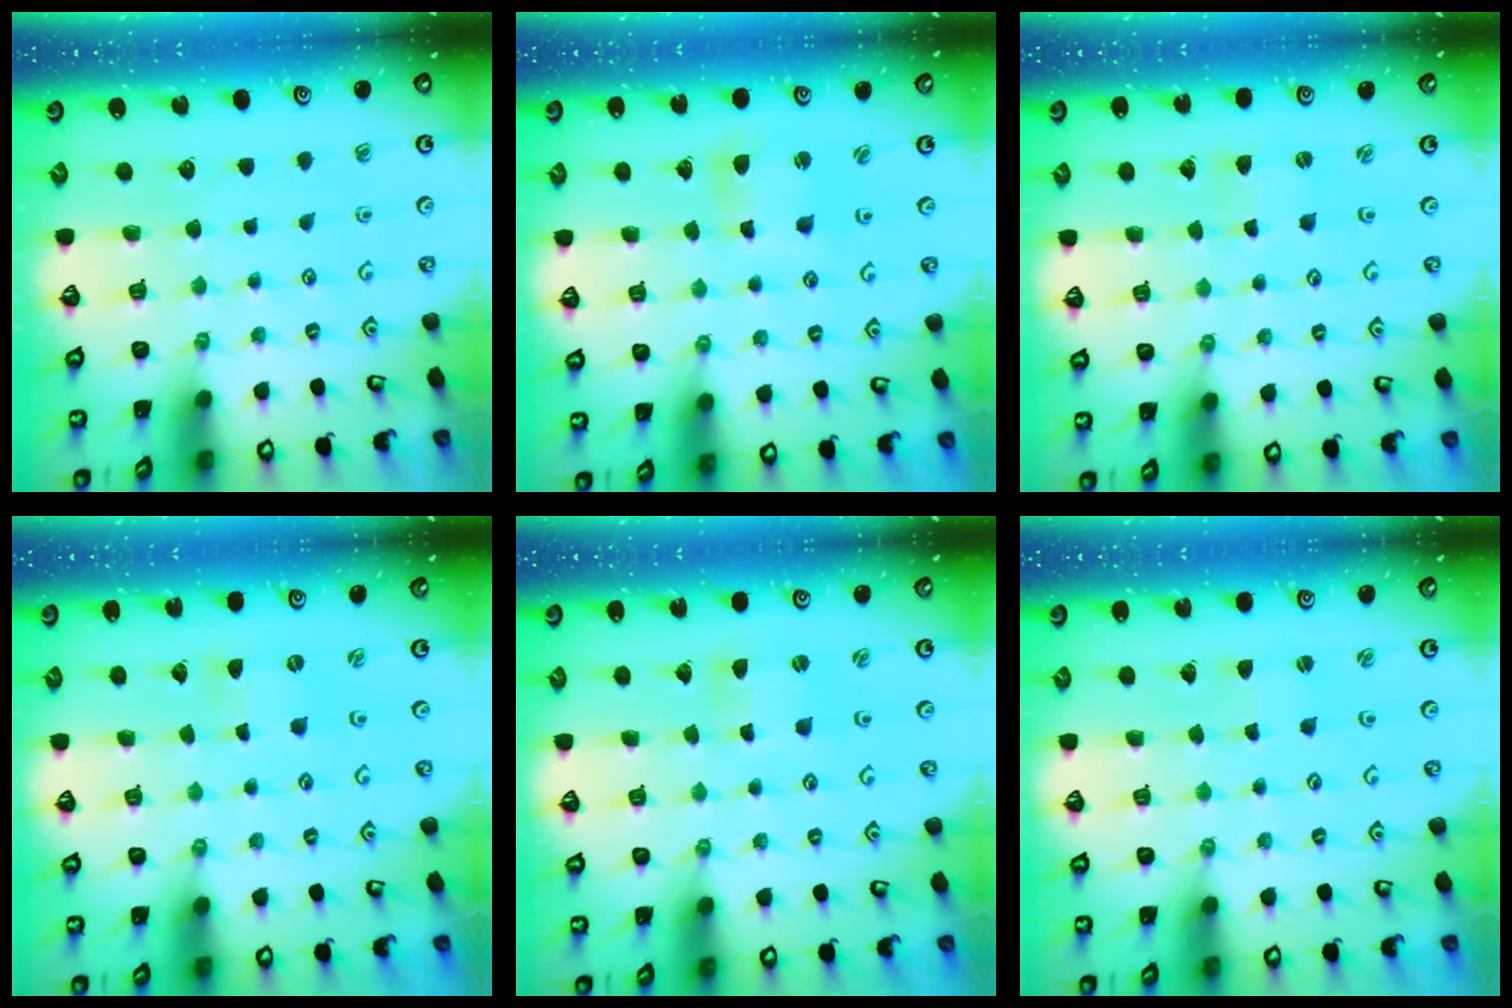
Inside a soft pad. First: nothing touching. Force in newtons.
{"total": 4.6, "press": 4.6, "slide": 0.4}
{"total": 0.7, "press": 0.7, "slide": 0.1}
{"total": 0.0}
{"total": 0.5, "press": 0.5, "slide": 0.2}
{"total": 0.8, "press": 0.8, "slide": 0.1}